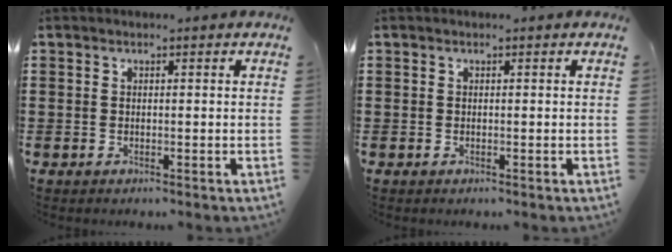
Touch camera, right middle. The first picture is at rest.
{"total": 0.0}